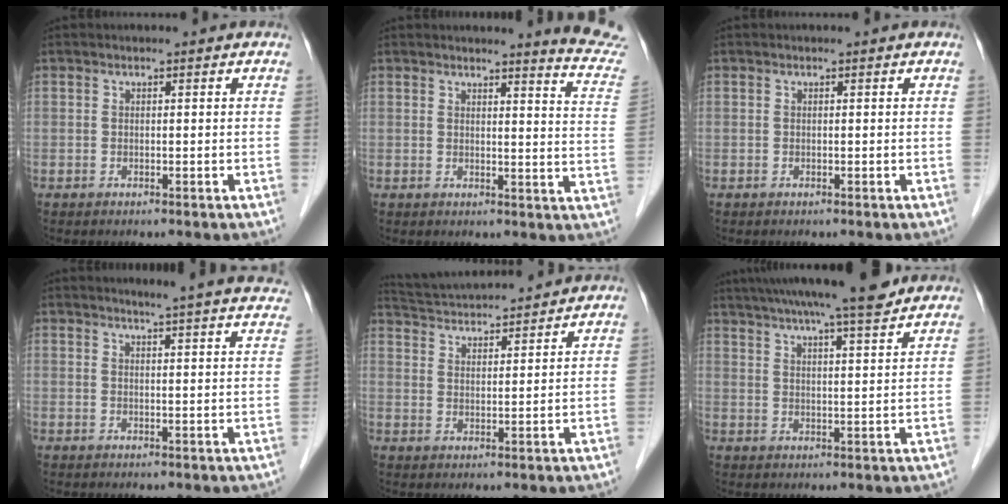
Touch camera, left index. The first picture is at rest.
{"total": 8.9, "force": [8.7, -1.3, 1.4], "torque": [-0.015, -0.089, 0.076]}
{"total": 0.0}
{"total": 14.5, "force": [13.3, 0.4, 5.8], "torque": [-0.072, -0.019, 0.147]}
{"total": 12.2, "force": [11.6, 0.5, 3.8], "torque": [-0.081, 0.027, 0.184]}
{"total": 14.3, "force": [12.2, 0.4, 7.3], "torque": [-0.123, 0.019, 0.175]}